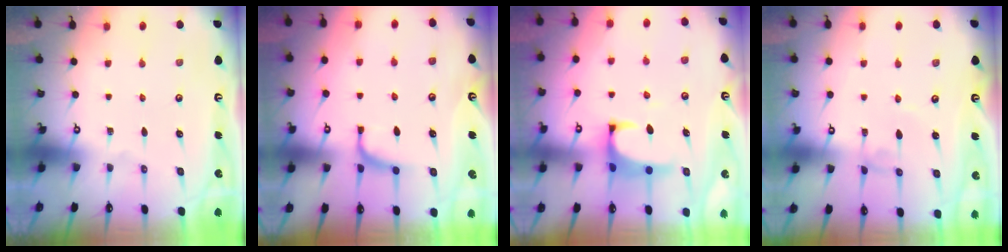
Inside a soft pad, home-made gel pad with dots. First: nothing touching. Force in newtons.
{"total": 2.4, "press": 2.4, "slide": 0.4}
{"total": 1.6, "press": 1.4, "slide": 0.8}
{"total": 1.1, "press": 1.1, "slide": 0.2}